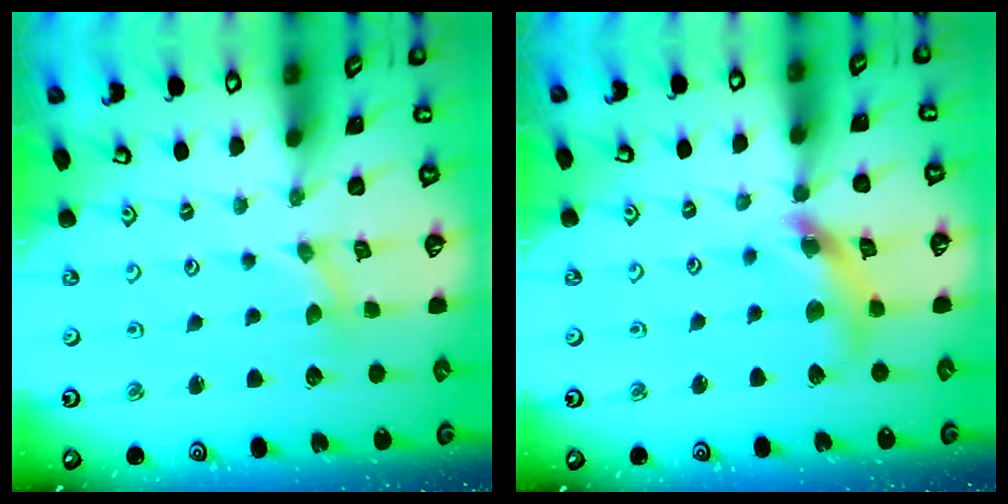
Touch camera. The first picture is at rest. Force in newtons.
{"total": 11.9, "press": 11.8, "slide": 1.5}